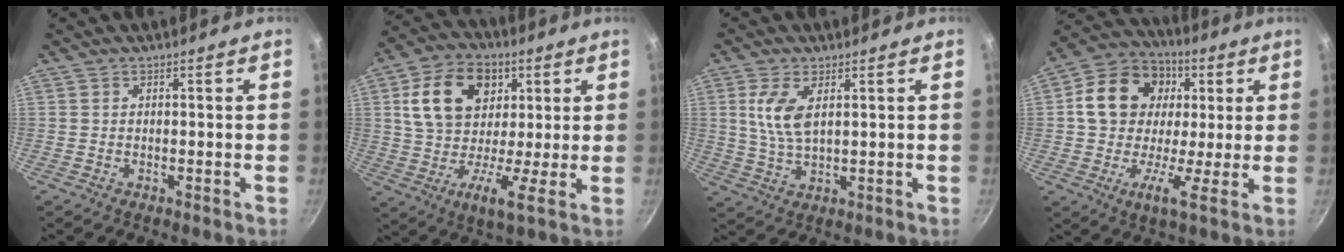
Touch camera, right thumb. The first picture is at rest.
{"total": 16.2, "force": [5.0, 10.9, 11.0], "torque": [-0.172, 0.005, 0.068]}
{"total": 6.9, "force": [2.0, 3.1, 5.9], "torque": [-0.118, -0.009, 0.044]}
{"total": 15.9, "force": [2.8, 12.0, 10.1], "torque": [-0.156, 0.020, 0.024]}